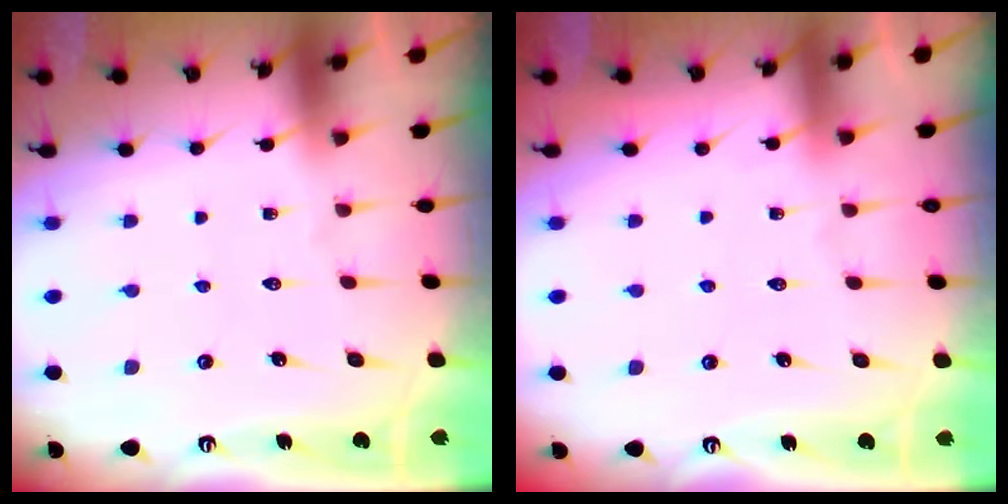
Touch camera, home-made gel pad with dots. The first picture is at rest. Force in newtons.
{"total": 4.0, "press": 3.9, "slide": 0.6}